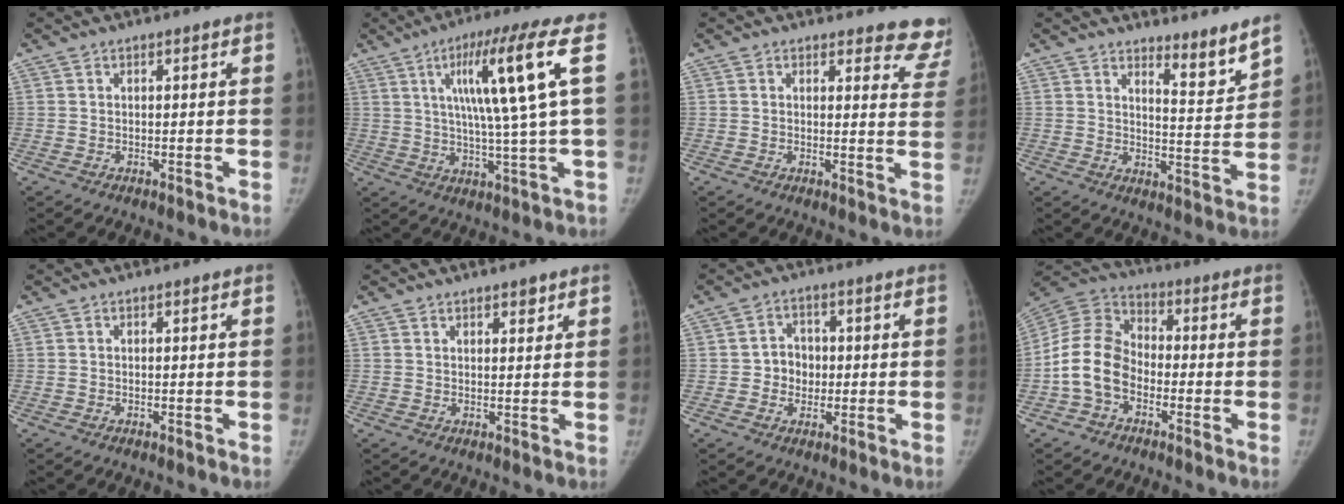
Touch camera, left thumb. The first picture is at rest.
{"total": 14.5, "force": [3.9, -0.1, 14.0], "torque": [-0.252, -0.007, 0.065]}
{"total": 8.8, "force": [8.4, 2.6, 0.2], "torque": [0.055, -0.070, 0.053]}
{"total": 6.3, "force": [5.5, 0.8, 2.9], "torque": [-0.027, -0.057, 0.085]}
{"total": 0.0}
{"total": 2.1, "force": [1.6, 1.1, 0.9], "torque": [0.006, -0.007, 0.020]}
{"total": 5.2, "force": [-0.2, 4.6, 2.3], "torque": [-0.003, 0.009, -0.009]}
{"total": 12.3, "force": [-3.3, 8.9, 7.8], "torque": [-0.146, 0.033, -0.076]}